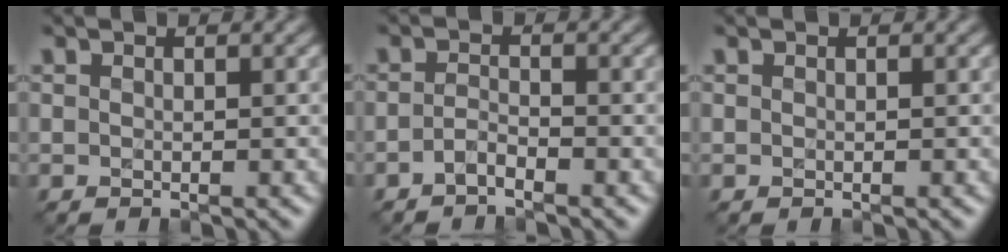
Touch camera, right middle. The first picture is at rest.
{"total": 1.4, "force": [-1.1, 0.3, 0.8], "torque": [-0.019, 0.002, -0.024]}
{"total": 0.0}